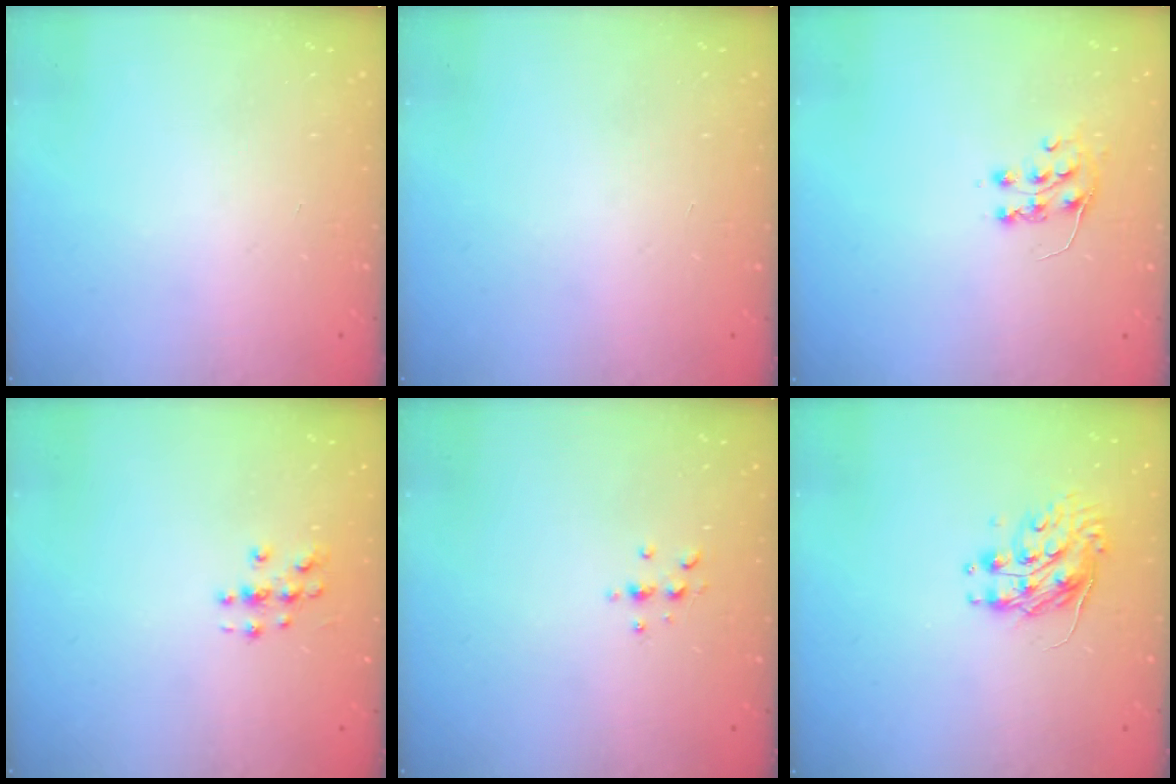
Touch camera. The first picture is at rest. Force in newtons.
{"total": 0.0}
{"total": 7.3, "press": 7.3, "slide": 0.5}
{"total": 3.1, "press": 3.1, "slide": 0.2}
{"total": 3.1, "press": 3.1, "slide": 0.5}
{"total": 9.0, "press": 9.0, "slide": 0.6}